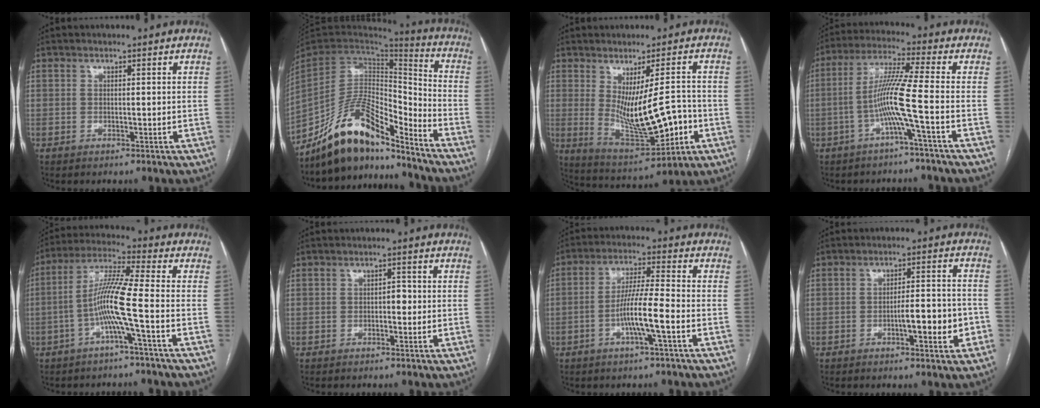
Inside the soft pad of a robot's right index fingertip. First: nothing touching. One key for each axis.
{"total": 15.8, "fx": -13.0, "fy": 4.2, "fz": 8.0, "tx": -0.143, "ty": 0.042, "tz": -0.235}
{"total": 13.4, "fx": -1.8, "fy": 3.4, "fz": 12.8, "tx": -0.209, "ty": -0.020, "tz": -0.012}
{"total": 8.5, "fx": -2.7, "fy": -1.7, "fz": 7.9, "tx": -0.159, "ty": 0.011, "tz": -0.054}
{"total": 9.1, "fx": -2.9, "fy": -1.0, "fz": 8.6, "tx": -0.172, "ty": 0.016, "tz": -0.059}
{"total": 1.8, "fx": -0.5, "fy": 1.0, "fz": 1.4, "tx": -0.016, "ty": 0.008, "tz": -0.009}
{"total": 7.8, "fx": -2.9, "fy": -0.1, "fz": 7.3, "tx": -0.139, "ty": 0.005, "tz": -0.055}
{"total": 7.2, "fx": -2.7, "fy": 1.4, "fz": 6.5, "tx": -0.094, "ty": 0.015, "tz": -0.035}